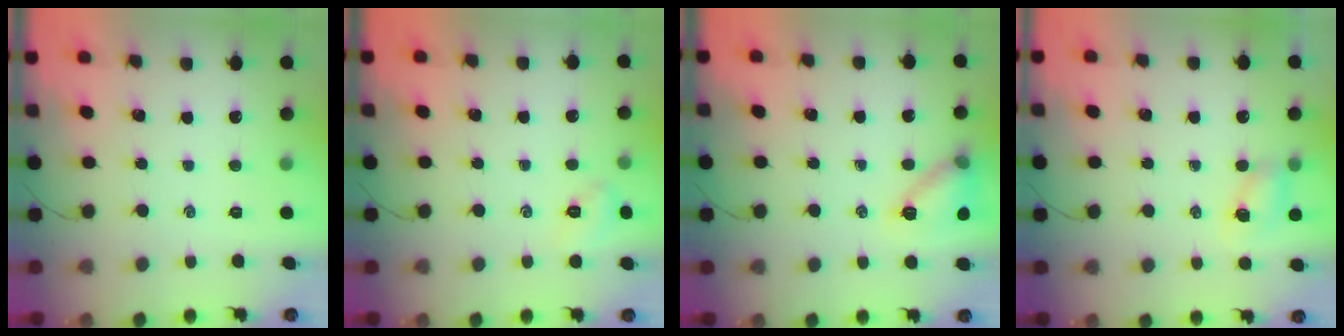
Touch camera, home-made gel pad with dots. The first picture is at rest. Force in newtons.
{"total": 5.3, "press": 5.1, "slide": 1.4}
{"total": 11.7, "press": 11.6, "slide": 1.5}
{"total": 5.2, "press": 5.1, "slide": 0.7}